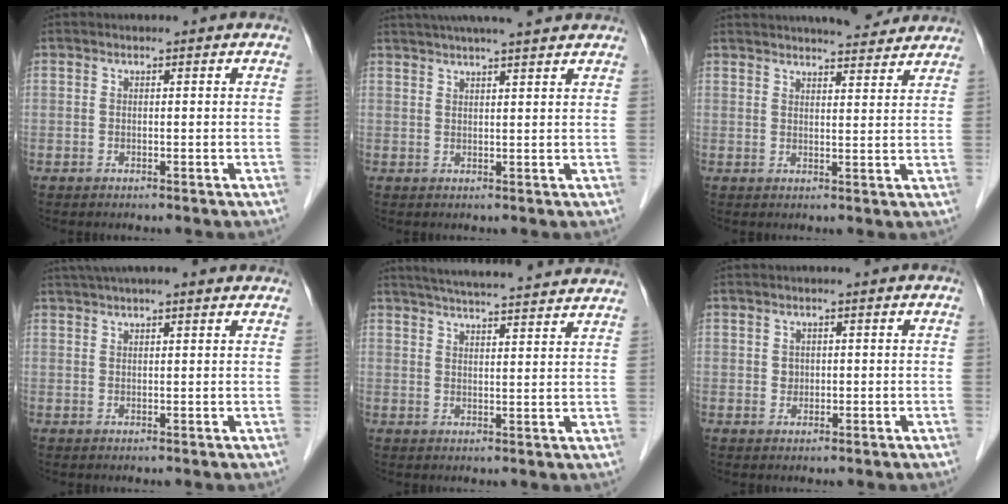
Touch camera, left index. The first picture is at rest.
{"total": 13.2, "force": [11.4, 0.8, 6.5], "torque": [-0.107, 0.037, 0.154]}
{"total": 10.3, "force": [9.5, 1.6, 3.8], "torque": [-0.053, 0.013, 0.119]}
{"total": 9.0, "force": [7.3, 1.1, 5.0], "torque": [-0.080, 0.043, 0.101]}
{"total": 20.0, "force": [18.6, 1.0, 7.5], "torque": [-0.116, 0.016, 0.240]}
{"total": 1.4, "force": [0.1, 1.3, 0.6], "torque": [-0.011, 0.001, 0.006]}